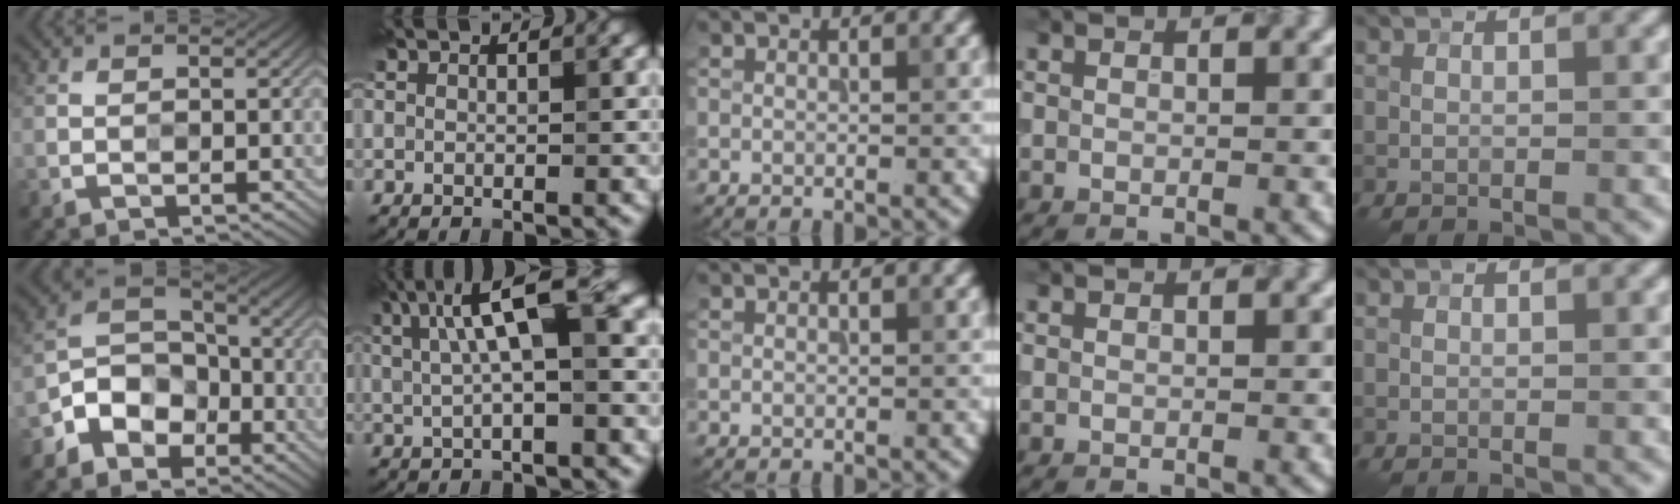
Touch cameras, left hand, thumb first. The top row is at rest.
{"thumb": {"total": 7.6, "force": [-4.4, 5.4, 3.2], "torque": [-0.059, 0.000, -0.102]}, "index": {"total": 7.5, "force": [2.1, 1.9, 7.0], "torque": [-0.119, 0.017, 0.031]}}